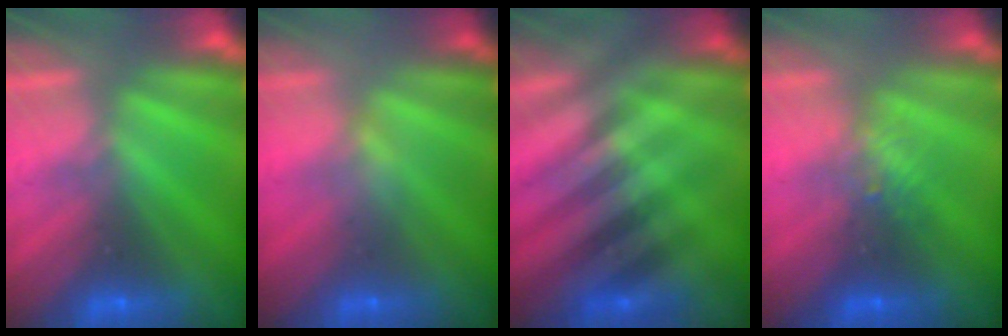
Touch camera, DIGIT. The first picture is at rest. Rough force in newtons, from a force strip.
{"total": 2.4}
{"total": 2.6}
{"total": 2.2}